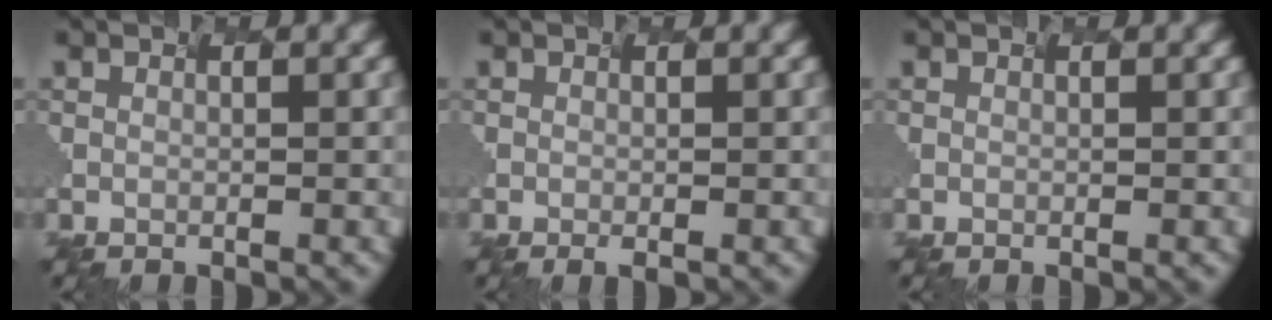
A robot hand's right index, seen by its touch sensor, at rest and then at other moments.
{"total": 1.1, "force": [-0.6, 0.0, 0.9], "torque": [-0.012, -0.001, 0.002]}
{"total": 0.0}